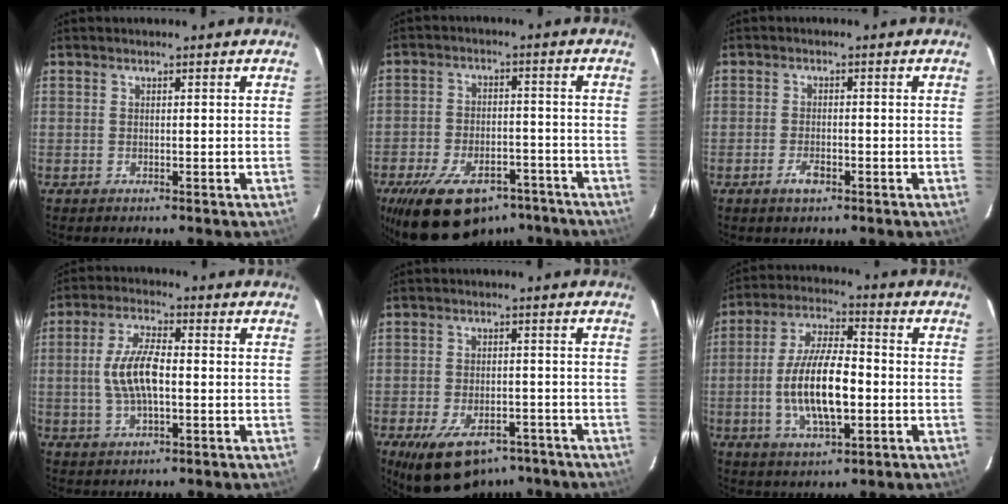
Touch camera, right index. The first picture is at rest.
{"total": 19.3, "force": [-13.7, 9.4, 9.8], "torque": [-0.200, -0.006, -0.193]}
{"total": 2.8, "force": [-1.6, 1.3, 1.9], "torque": [-0.041, -0.001, -0.030]}
{"total": 8.7, "force": [-0.6, 3.4, 7.9], "torque": [-0.158, 0.008, -0.011]}
{"total": 14.3, "force": [-9.5, 7.3, 7.8], "torque": [-0.159, -0.014, -0.140]}
{"total": 13.9, "force": [-2.5, 5.1, 12.7], "torque": [-0.253, -0.001, -0.044]}